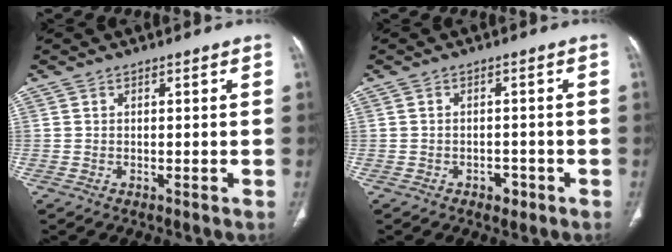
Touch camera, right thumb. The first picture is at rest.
{"total": 2.1, "force": [-1.3, 1.4, 0.9], "torque": [-0.004, 0.008, -0.013]}